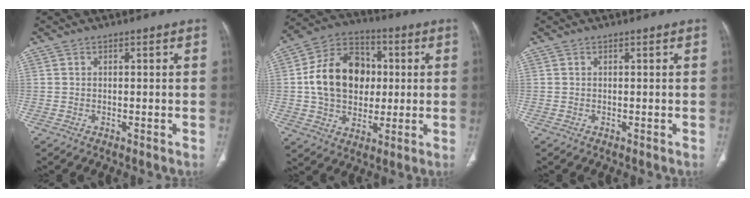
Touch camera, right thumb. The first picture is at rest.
{"total": 17.4, "force": [1.3, 13.4, 11.1], "torque": [-0.158, 0.021, 0.022]}
{"total": 0.0}